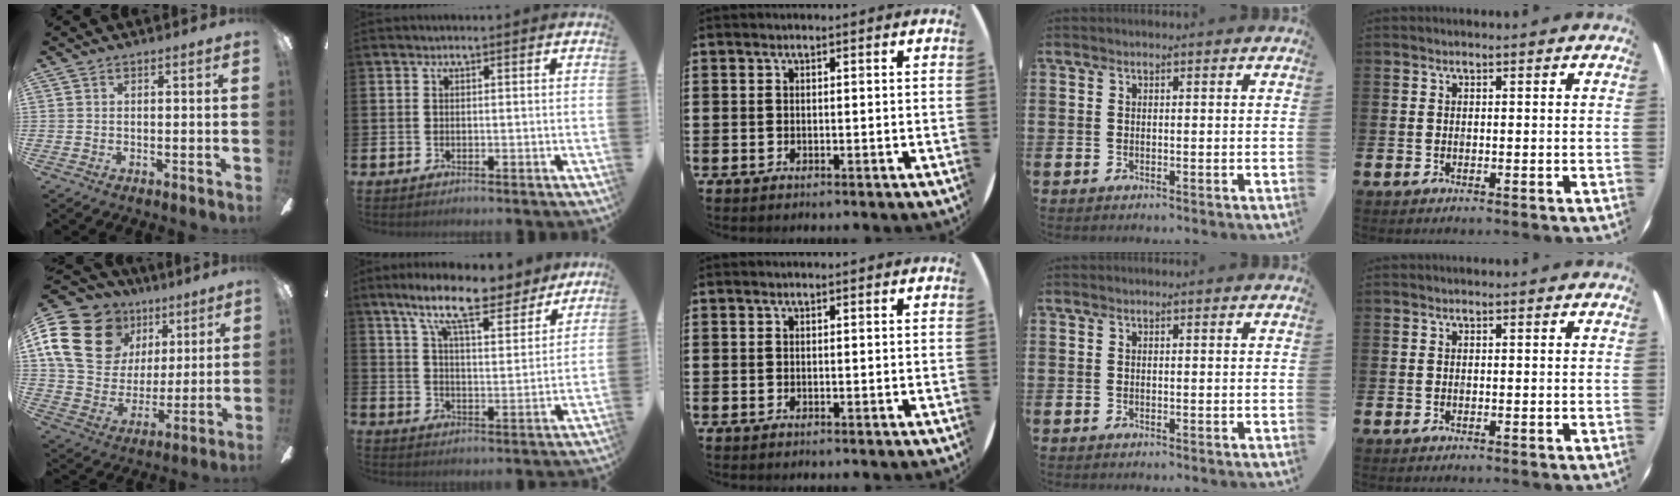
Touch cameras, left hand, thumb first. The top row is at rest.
{"thumb": {"total": 22.5, "force": [9.9, 16.9, 11.0], "torque": [-0.216, -0.030, 0.195]}, "index": {"total": 11.4, "force": [9.3, 2.7, 6.2], "torque": [-0.128, -0.046, 0.158]}}